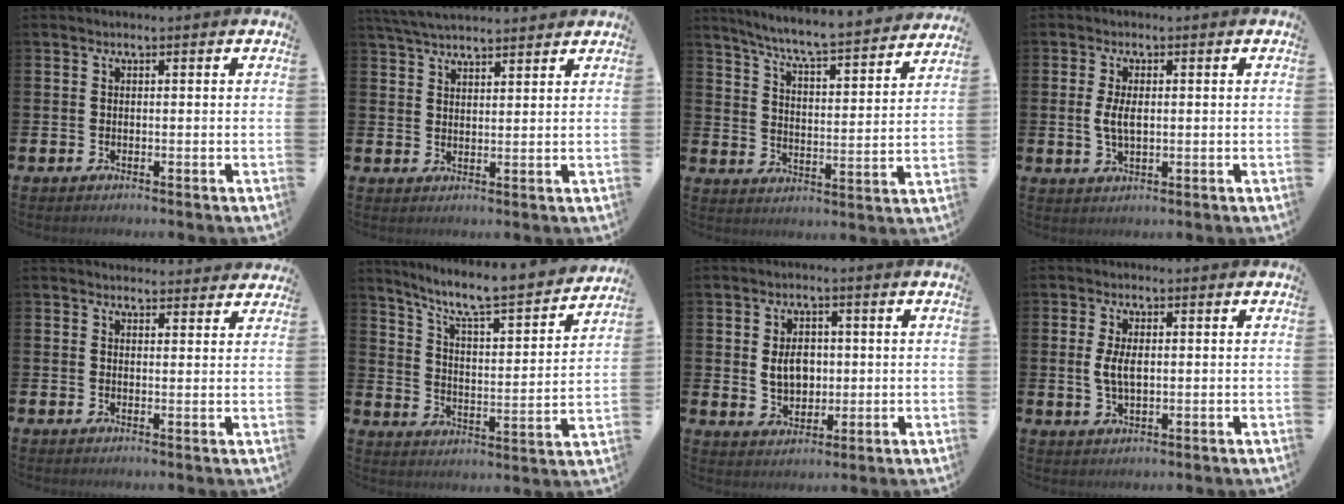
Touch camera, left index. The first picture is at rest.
{"total": 4.6, "force": [4.5, 0.7, 1.0], "torque": [-0.035, -0.013, 0.084]}
{"total": 7.0, "force": [6.6, -0.1, 2.3], "torque": [-0.073, -0.056, 0.109]}
{"total": 3.6, "force": [0.3, 1.7, 3.1], "torque": [-0.055, 0.005, 0.002]}
{"total": 2.6, "force": [2.5, 0.7, 0.0], "torque": [0.007, -0.014, 0.044]}
{"total": 8.1, "force": [7.2, 0.9, 3.6], "torque": [-0.093, -0.058, 0.116]}
{"total": 4.6, "force": [0.6, 3.4, 3.1], "torque": [-0.046, 0.006, 0.004]}
{"total": 3.7, "force": [0.5, 1.8, 3.2], "torque": [-0.050, 0.002, 0.003]}